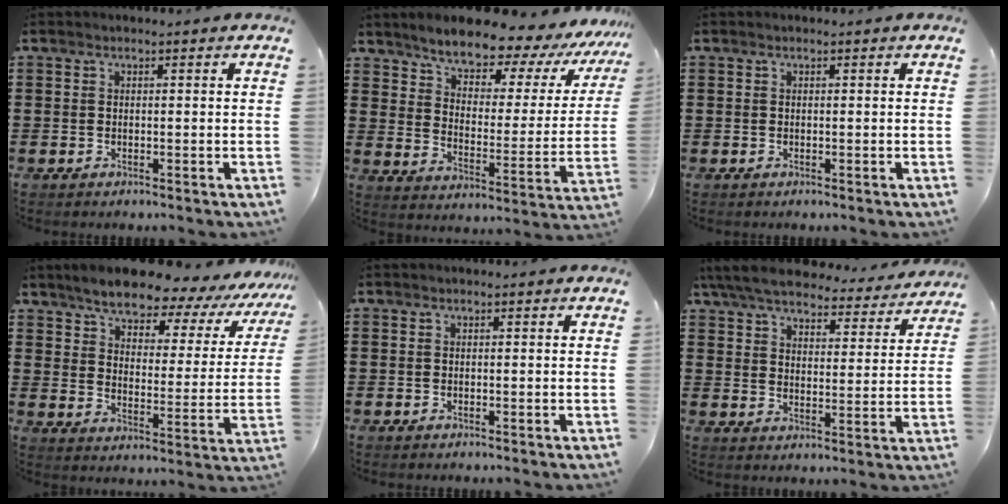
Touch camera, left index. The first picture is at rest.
{"total": 8.5, "force": [7.7, 2.2, 2.9], "torque": [-0.073, -0.061, 0.127]}
{"total": 0.0}
{"total": 7.8, "force": [7.0, 1.4, 3.0], "torque": [-0.077, -0.048, 0.116]}
{"total": 0.0}
{"total": 7.0, "force": [6.6, 0.9, 2.2], "torque": [-0.072, -0.037, 0.117]}